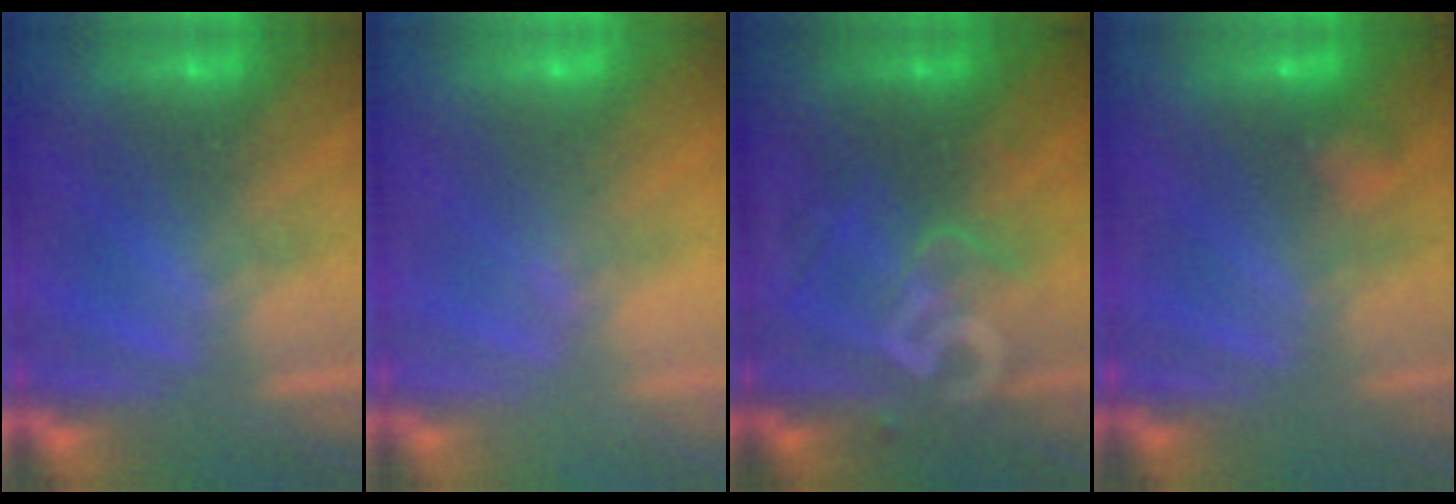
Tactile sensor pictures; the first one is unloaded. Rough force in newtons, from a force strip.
{"total": 5.0}
{"total": 2.7}
{"total": 2.2}